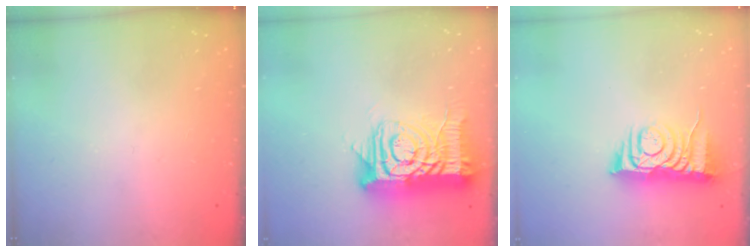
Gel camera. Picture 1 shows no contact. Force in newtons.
{"total": 16.0, "press": 15.9, "slide": 1.6}
{"total": 8.4, "press": 8.4, "slide": 0.8}